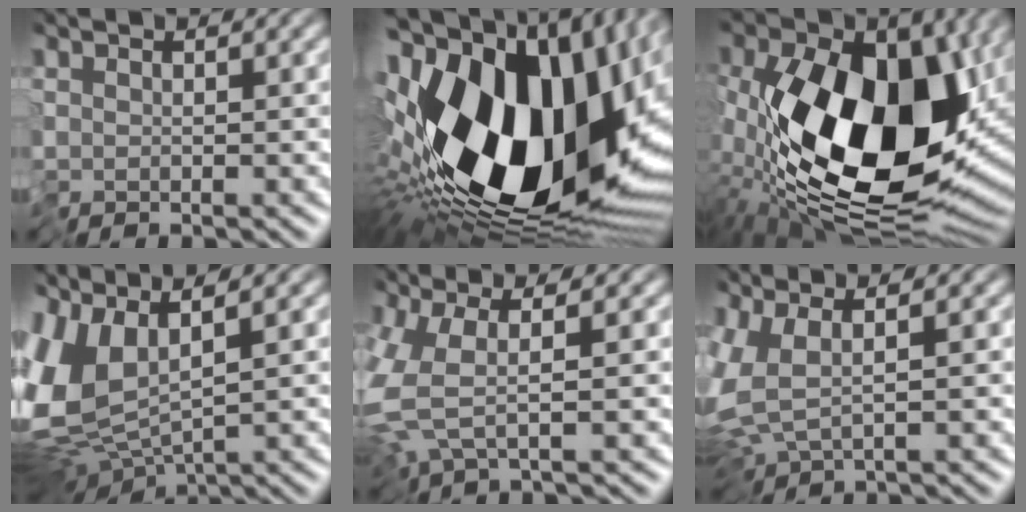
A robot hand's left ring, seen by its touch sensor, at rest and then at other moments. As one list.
[{"total": 21.6, "force": [-1.4, 13.5, 16.8], "torque": [-0.348, -0.067, 0.004]}, {"total": 18.7, "force": [0.4, 12.2, 14.2], "torque": [-0.270, -0.060, 0.014]}, {"total": 9.1, "force": [0.7, 5.0, 7.6], "torque": [-0.202, -0.012, 0.021]}, {"total": 4.9, "force": [-1.3, 1.7, 4.5], "torque": [-0.117, -0.004, -0.030]}, {"total": 4.8, "force": [-0.1, 2.0, 4.4], "torque": [-0.110, -0.009, 0.003]}]